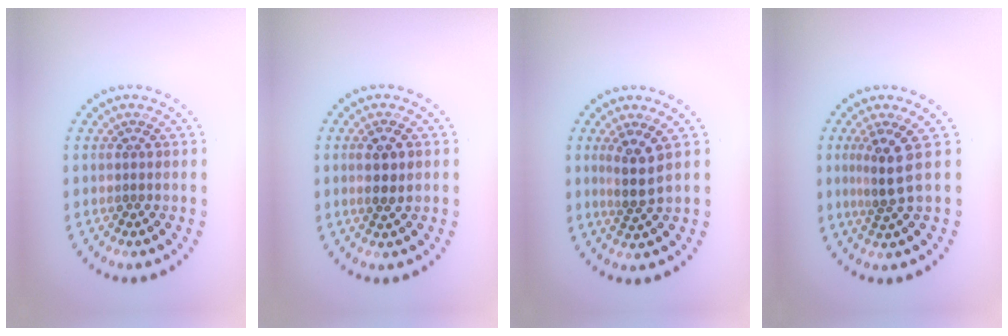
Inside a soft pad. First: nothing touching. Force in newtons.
{"total": 2.0, "press": 1.9, "slide": 0.5}
{"total": 2.6, "press": 2.0, "slide": 1.7}
{"total": 2.7, "press": 1.9, "slide": 2.0}